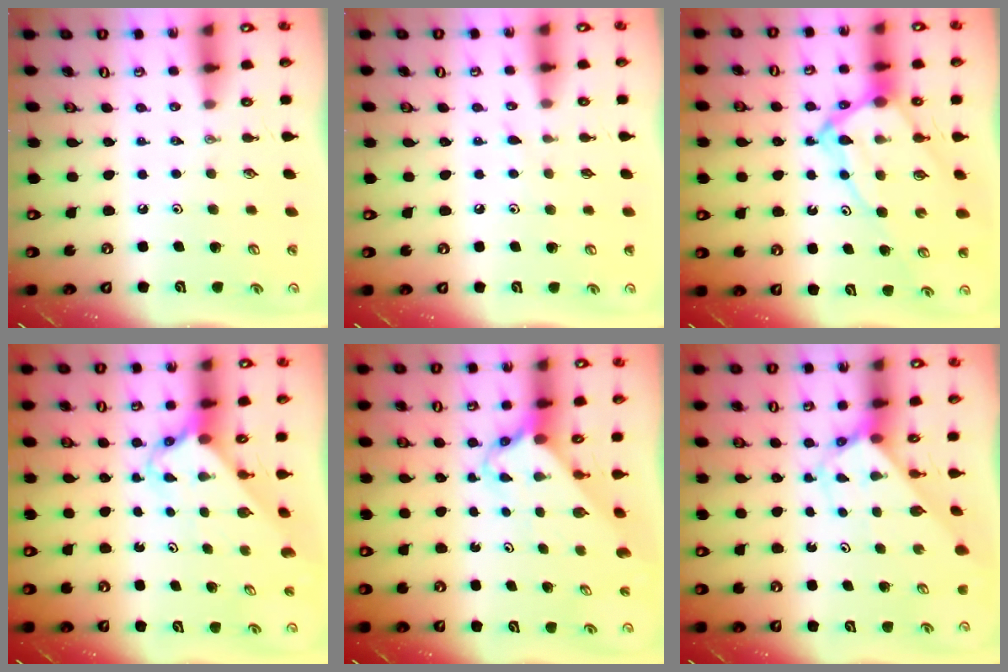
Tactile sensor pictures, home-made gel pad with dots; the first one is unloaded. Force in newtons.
{"total": 5.7, "press": 5.7, "slide": 0.5}
{"total": 13.0, "press": 13.0, "slide": 1.3}
{"total": 2.8, "press": 2.8, "slide": 0.2}
{"total": 2.7, "press": 2.7, "slide": 0.2}
{"total": 2.8, "press": 2.8, "slide": 0.1}